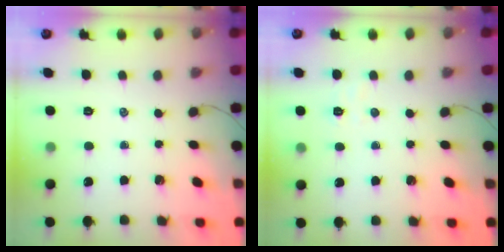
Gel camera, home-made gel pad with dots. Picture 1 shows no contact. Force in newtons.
{"total": 3.9, "press": 3.8, "slide": 1.1}